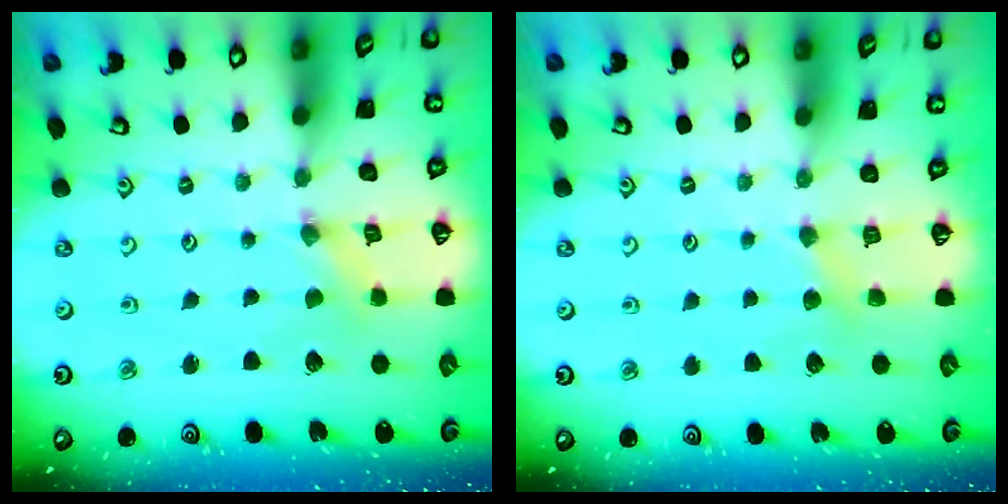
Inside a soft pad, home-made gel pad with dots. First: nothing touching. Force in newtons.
{"total": 4.2, "press": 4.2, "slide": 0.6}